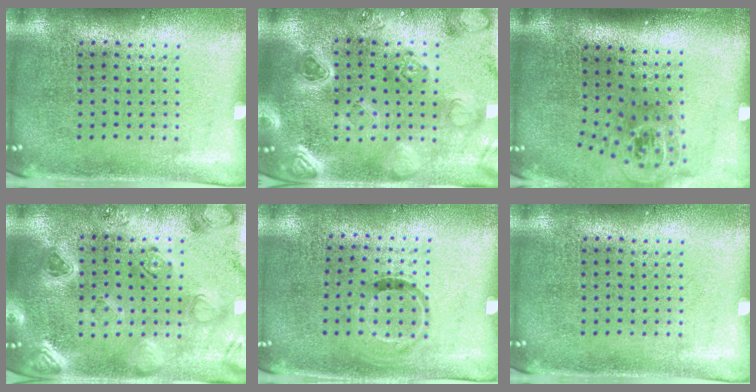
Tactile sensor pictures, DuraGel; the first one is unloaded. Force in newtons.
{"total": 2.4, "press": 2.4, "slide": 0.2}
{"total": 1.7, "press": 1.2, "slide": 1.2}
{"total": 2.3, "press": 2.3, "slide": 0.4}
{"total": 0.8, "press": 0.6, "slide": 0.6}
{"total": 0.0}